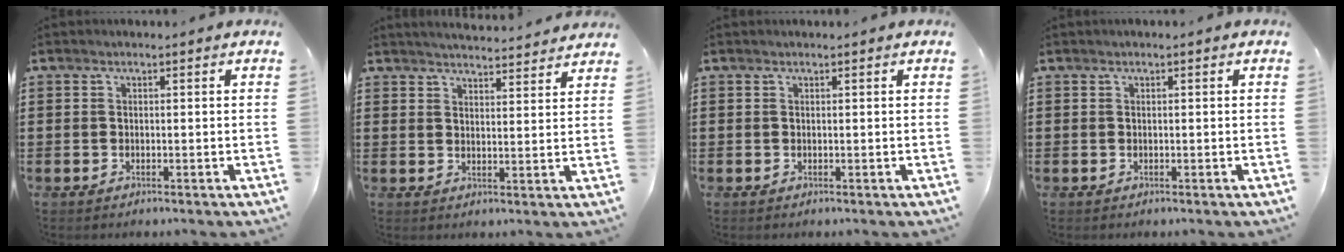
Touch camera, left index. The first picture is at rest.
{"total": 3.6, "force": [3.5, -0.5, 0.3], "torque": [-0.017, -0.019, 0.062]}
{"total": 0.0}
{"total": 0.0}